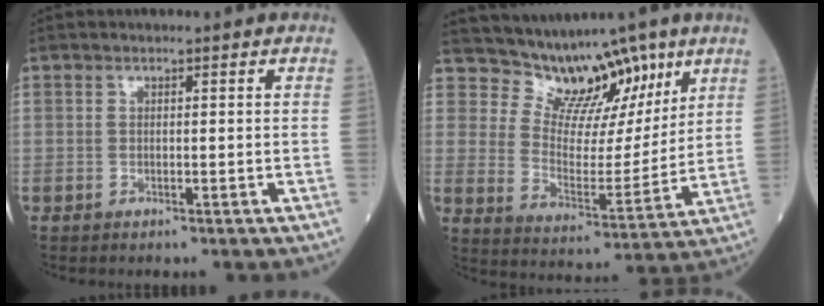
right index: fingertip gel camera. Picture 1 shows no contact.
{"total": 11.1, "force": [9.2, 5.2, 3.6], "torque": [-0.053, 0.001, 0.159]}